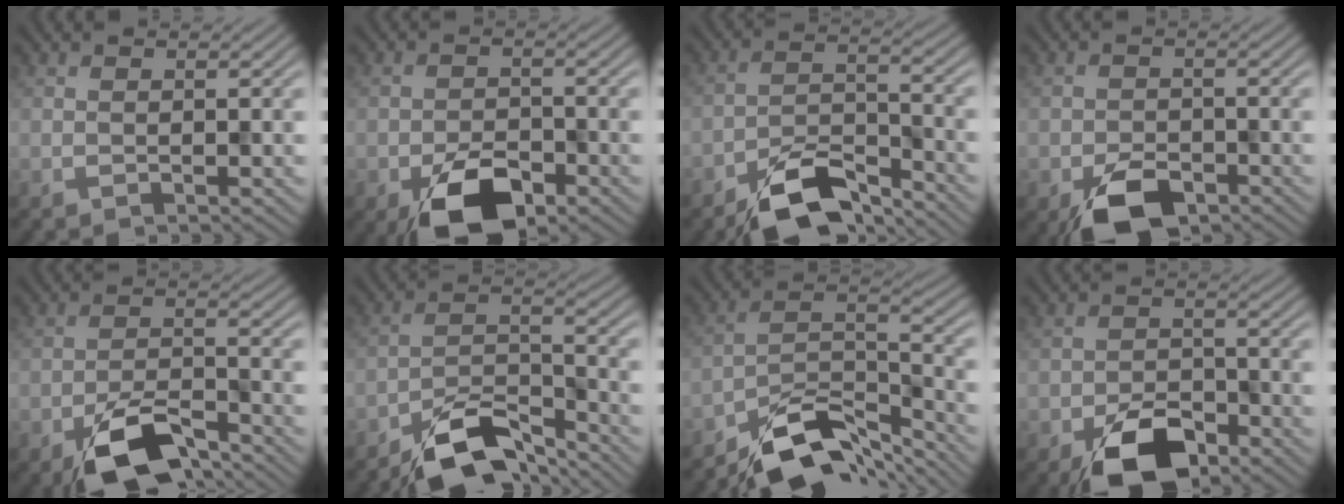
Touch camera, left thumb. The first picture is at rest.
{"total": 7.4, "force": [-4.3, 3.8, 4.7], "torque": [-0.080, -0.009, -0.075]}
{"total": 8.8, "force": [-6.9, 2.8, 4.6], "torque": [-0.078, 0.000, -0.138]}
{"total": 5.6, "force": [-3.7, 3.1, 3.0], "torque": [-0.047, -0.005, -0.067]}
{"total": 8.3, "force": [-5.7, 3.1, 5.1], "torque": [-0.091, 0.000, -0.111]}
{"total": 9.7, "force": [-7.7, 3.2, 5.0], "torque": [-0.083, 0.001, -0.153]}
{"total": 10.8, "force": [-8.5, 3.8, 5.4], "torque": [-0.080, -0.004, -0.162]}
{"total": 7.3, "force": [-4.8, 3.7, 4.2], "torque": [-0.068, -0.001, -0.089]}